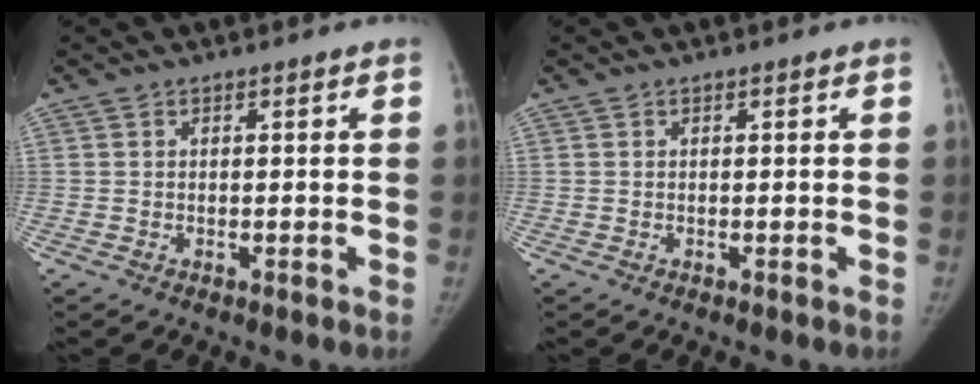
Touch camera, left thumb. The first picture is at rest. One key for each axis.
{"total": 0.0}